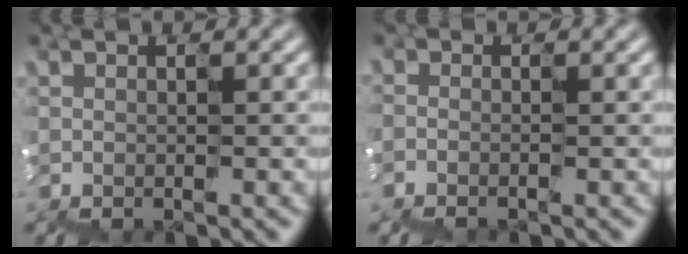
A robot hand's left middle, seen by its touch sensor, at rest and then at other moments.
{"total": 1.1, "force": [-1.1, -0.2, -0.1], "torque": [0.010, -0.018, -0.022]}